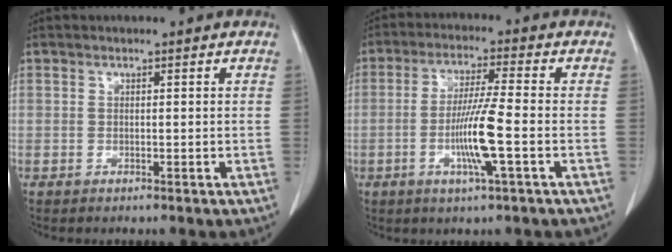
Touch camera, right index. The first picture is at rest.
{"total": 8.4, "force": [-2.2, -0.5, 8.1], "torque": [-0.158, -0.010, -0.042]}